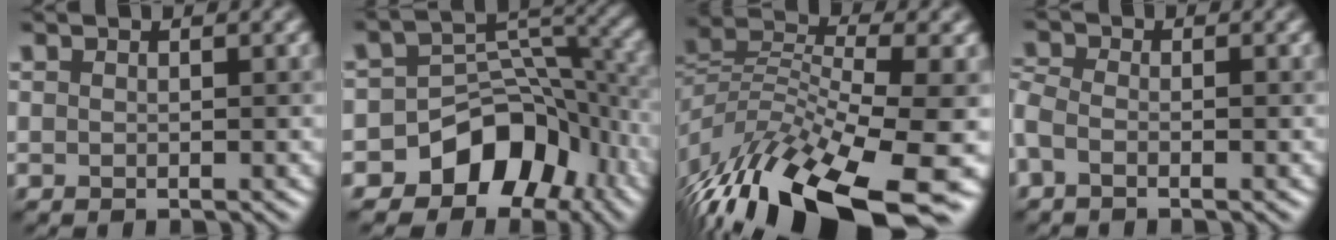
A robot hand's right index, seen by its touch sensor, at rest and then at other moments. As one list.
[{"total": 8.7, "force": [-4.6, 6.2, 4.0], "torque": [-0.046, 0.003, -0.085]}, {"total": 13.1, "force": [-7.2, 4.8, 9.8], "torque": [-0.193, 0.004, -0.124]}, {"total": 2.5, "force": [-0.8, 1.6, 1.8], "torque": [-0.042, 0.006, -0.026]}]